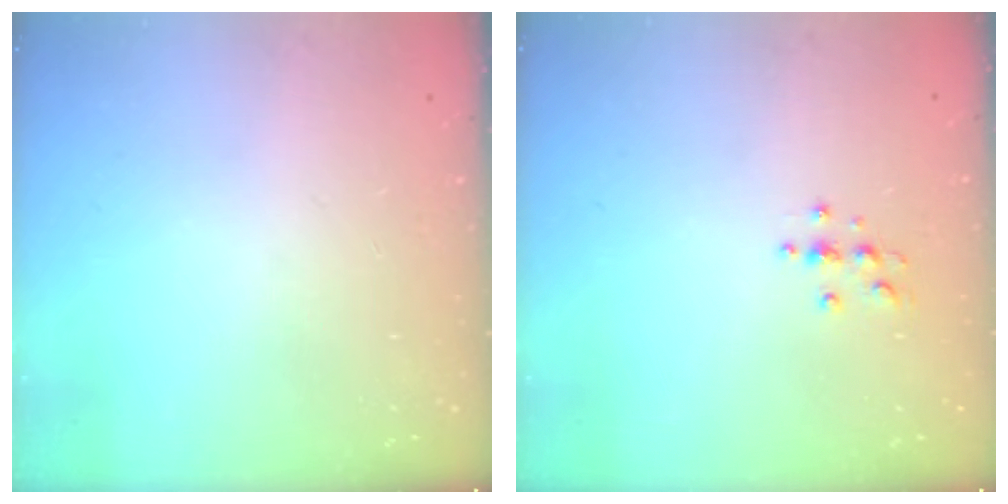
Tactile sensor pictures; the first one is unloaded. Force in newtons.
{"total": 3.3, "press": 3.3, "slide": 0.5}